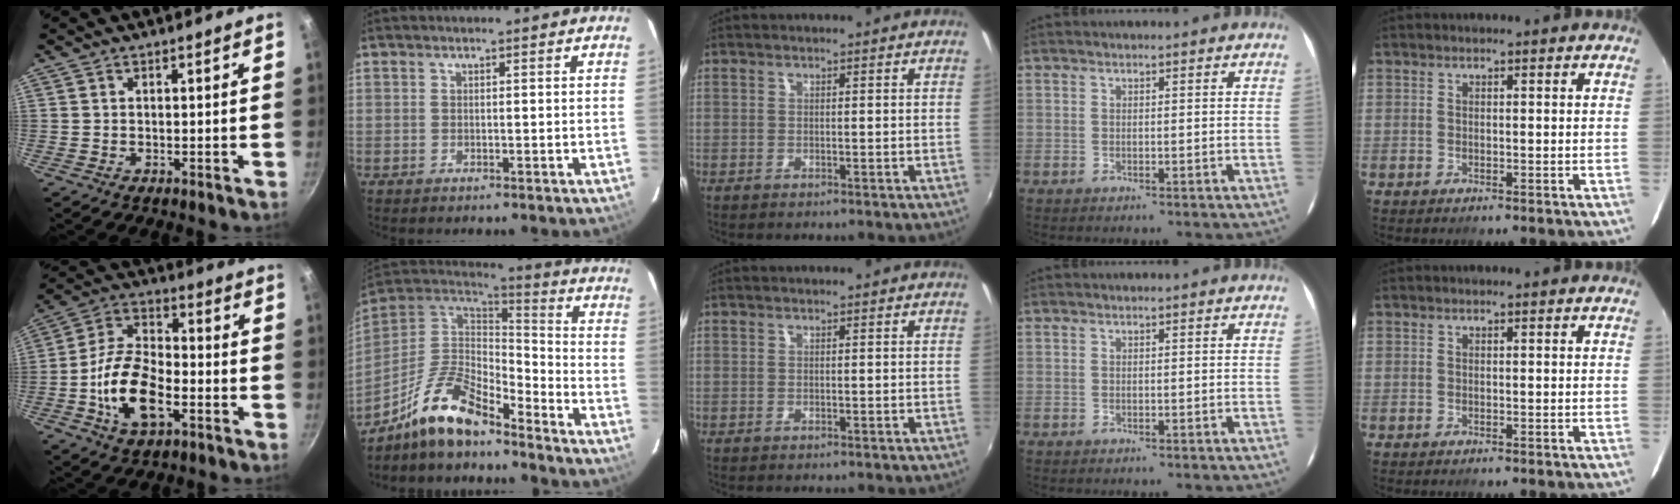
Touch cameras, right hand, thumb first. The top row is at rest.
{"thumb": {"total": 15.0, "force": [-4.6, 7.9, 11.8], "torque": [-0.209, 0.034, -0.094]}, "index": {"total": 15.5, "force": [-11.8, 4.8, 8.8], "torque": [-0.193, 0.002, -0.229]}}